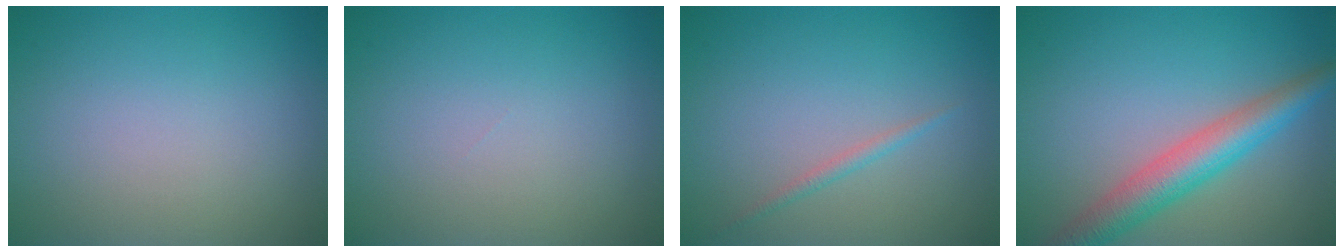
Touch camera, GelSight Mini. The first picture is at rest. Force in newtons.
{"total": 0.0}
{"total": 0.9, "press": 0.9, "slide": 0.0}
{"total": 5.3, "press": 5.3, "slide": 0.2}